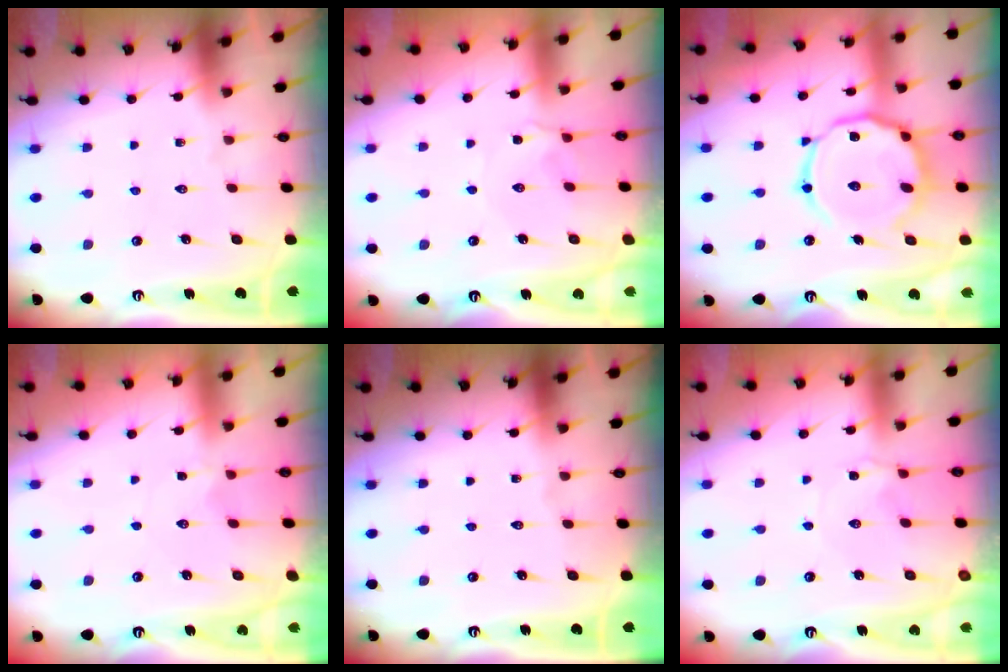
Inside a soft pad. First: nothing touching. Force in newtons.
{"total": 2.2, "press": 2.1, "slide": 0.4}
{"total": 15.3, "press": 15.2, "slide": 1.2}
{"total": 2.1, "press": 2.1, "slide": 0.3}
{"total": 0.0}
{"total": 2.4, "press": 2.4, "slide": 0.4}